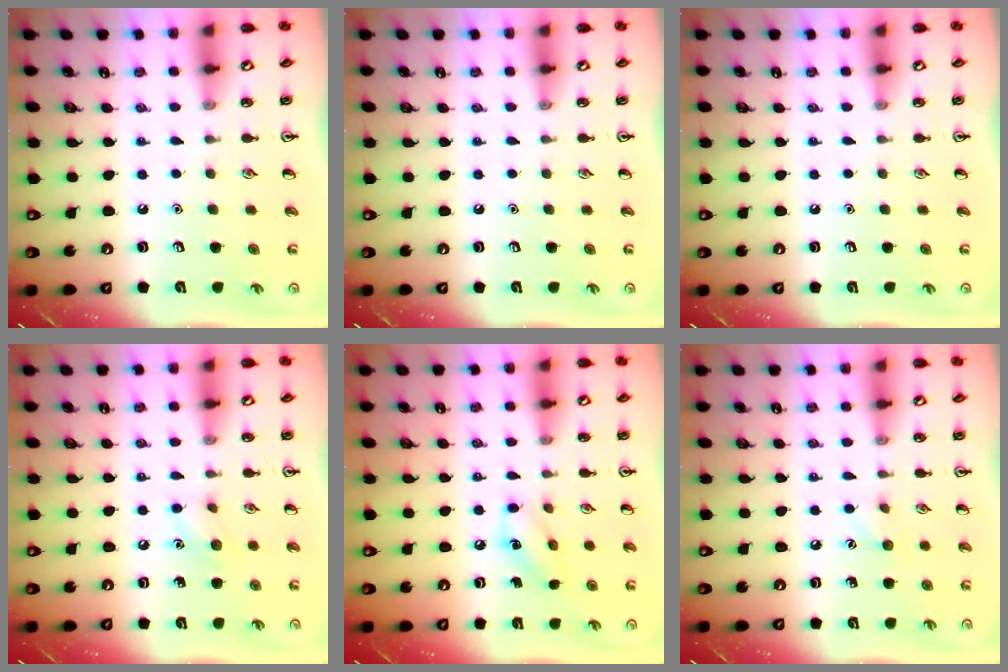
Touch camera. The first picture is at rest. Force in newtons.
{"total": 0.0}
{"total": 0.0}
{"total": 6.6, "press": 6.3, "slide": 1.8}
{"total": 6.1, "press": 6.0, "slide": 1.1}
{"total": 4.7, "press": 4.5, "slide": 1.3}